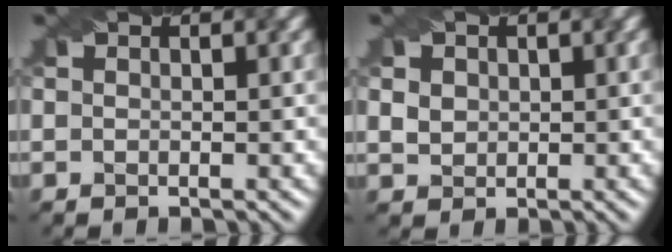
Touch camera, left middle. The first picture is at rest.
{"total": 3.6, "force": [1.6, 2.8, 1.6], "torque": [-0.040, 0.016, 0.026]}